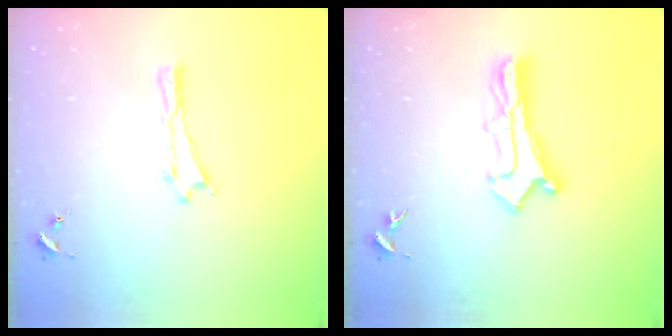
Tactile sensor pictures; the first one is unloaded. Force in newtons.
{"total": 2.9, "press": 2.9, "slide": 0.3}